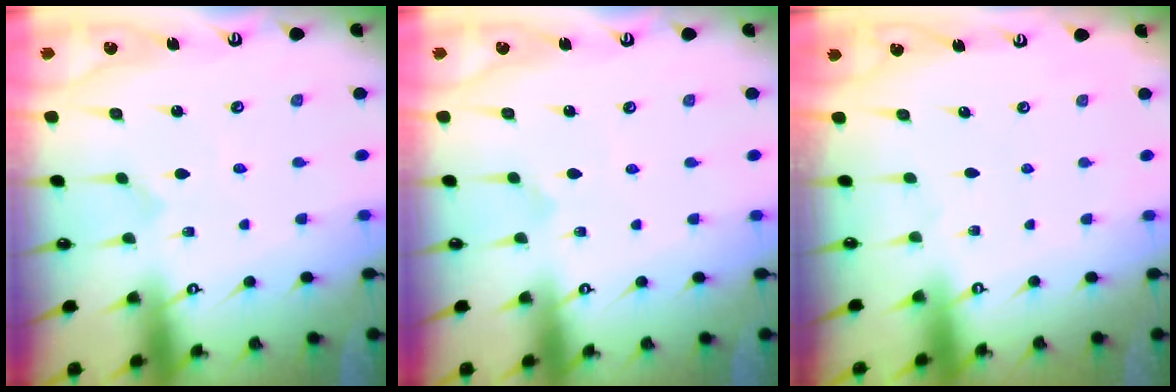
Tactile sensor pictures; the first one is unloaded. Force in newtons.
{"total": 2.3, "press": 2.3, "slide": 0.0}
{"total": 0.0}